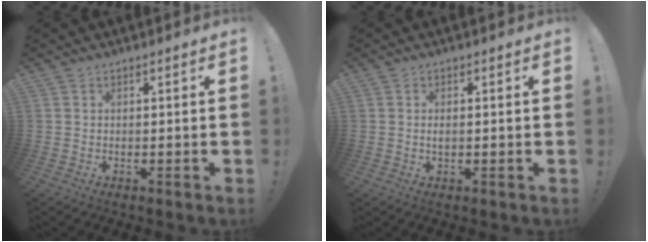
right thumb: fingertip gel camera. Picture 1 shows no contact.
{"total": 1.4, "force": [-0.1, 0.6, 1.2], "torque": [-0.023, 0.003, -0.004]}